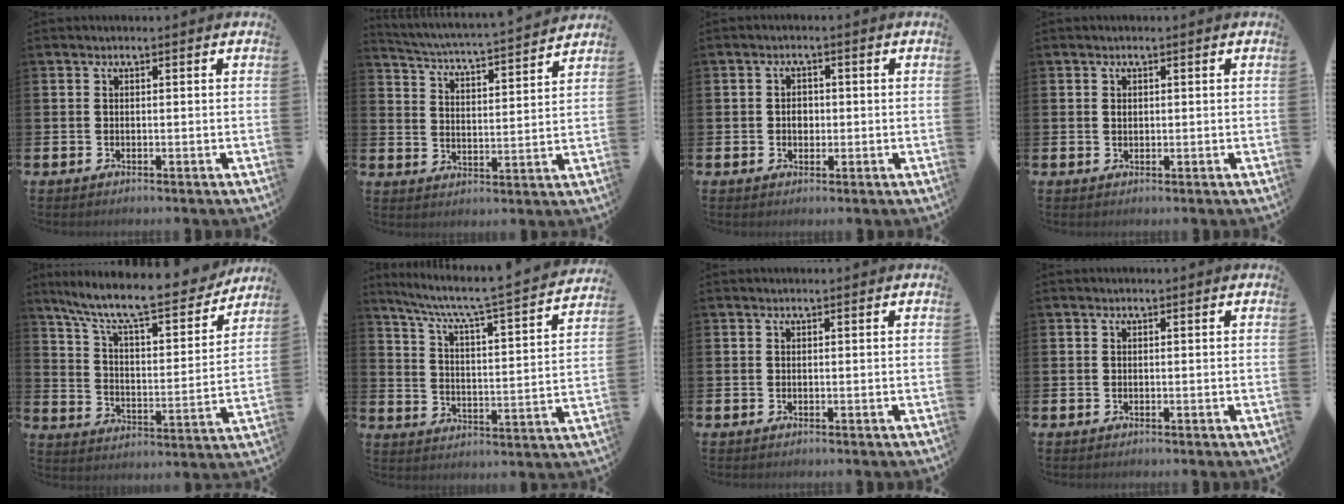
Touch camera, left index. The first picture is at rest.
{"total": 4.6, "force": [4.5, -0.2, 0.9], "torque": [-0.038, -0.044, 0.071]}
{"total": 2.1, "force": [-0.1, 1.6, 1.3], "torque": [-0.003, -0.001, -0.009]}
{"total": 0.7, "force": [0.3, 0.5, 0.3], "torque": [0.007, -0.002, 0.001]}
{"total": 10.7, "force": [9.4, 2.1, 4.8], "torque": [-0.116, -0.067, 0.154]}
{"total": 6.2, "force": [5.5, 0.2, 2.7], "torque": [-0.078, -0.052, 0.085]}
{"total": 0.0}
{"total": 0.0}